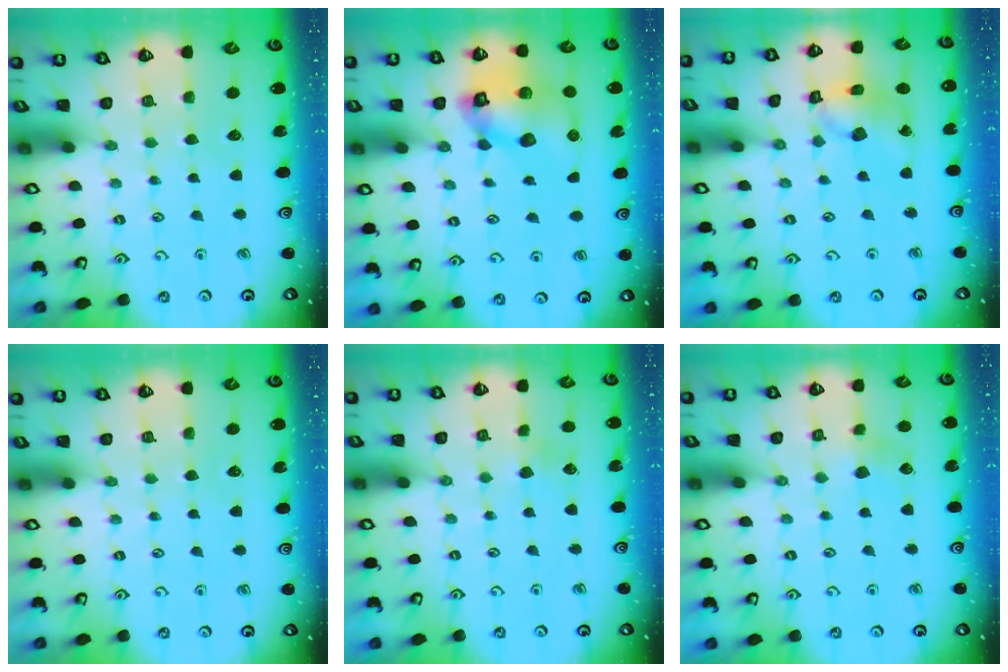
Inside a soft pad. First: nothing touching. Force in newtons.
{"total": 13.8, "press": 13.6, "slide": 2.1}
{"total": 11.8, "press": 11.7, "slide": 1.5}
{"total": 0.0}
{"total": 2.5, "press": 2.5, "slide": 0.2}
{"total": 3.3, "press": 3.2, "slide": 0.7}